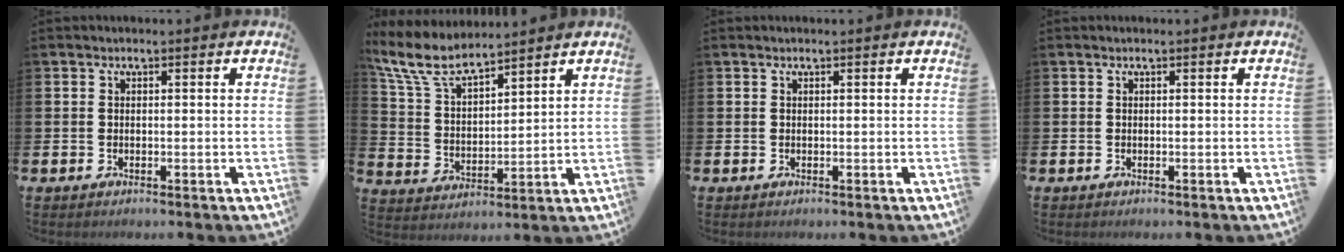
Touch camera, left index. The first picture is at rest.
{"total": 8.0, "force": [7.2, 1.9, 2.9], "torque": [-0.090, -0.033, 0.131]}
{"total": 0.0}
{"total": 0.0}